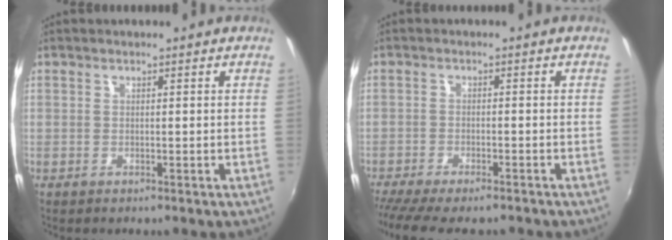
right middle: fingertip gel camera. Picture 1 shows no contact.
{"total": 10.8, "force": [-9.2, 2.0, 5.2], "torque": [-0.118, -0.037, -0.150]}